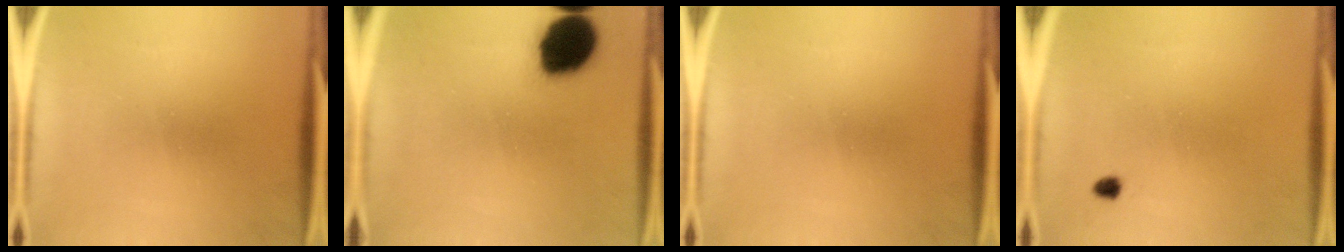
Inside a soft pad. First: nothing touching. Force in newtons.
{"total": 16.2}
{"total": 0.0}
{"total": 1.0}